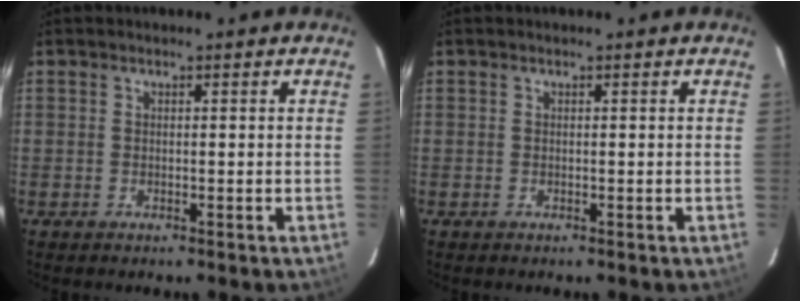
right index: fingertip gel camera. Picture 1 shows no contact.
{"total": 0.0}